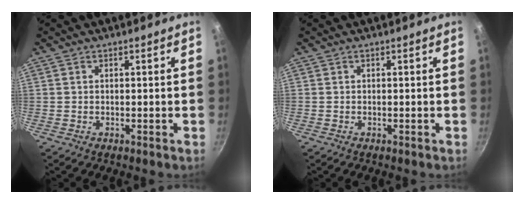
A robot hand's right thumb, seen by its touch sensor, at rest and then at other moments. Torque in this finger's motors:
{"motor_torque": [0.58, -0.22, 0.32, -0.06, 0.01]}